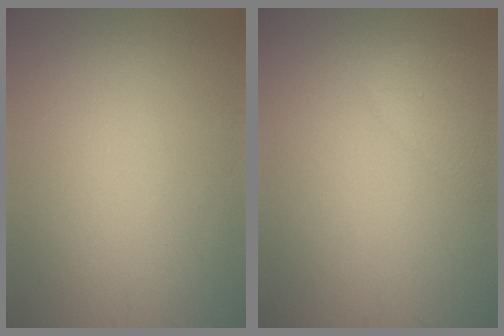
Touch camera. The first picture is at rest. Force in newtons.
{"total": 2.2, "press": 2.1, "slide": 0.2}